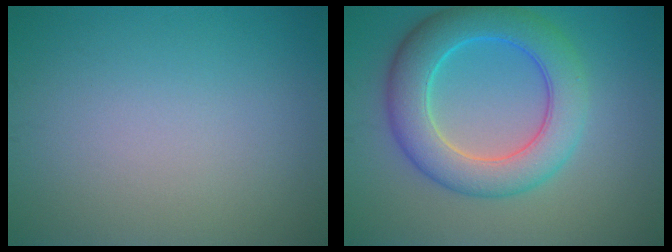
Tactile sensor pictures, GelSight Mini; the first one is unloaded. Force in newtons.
{"total": 7.5, "press": 7.5, "slide": 0.1}